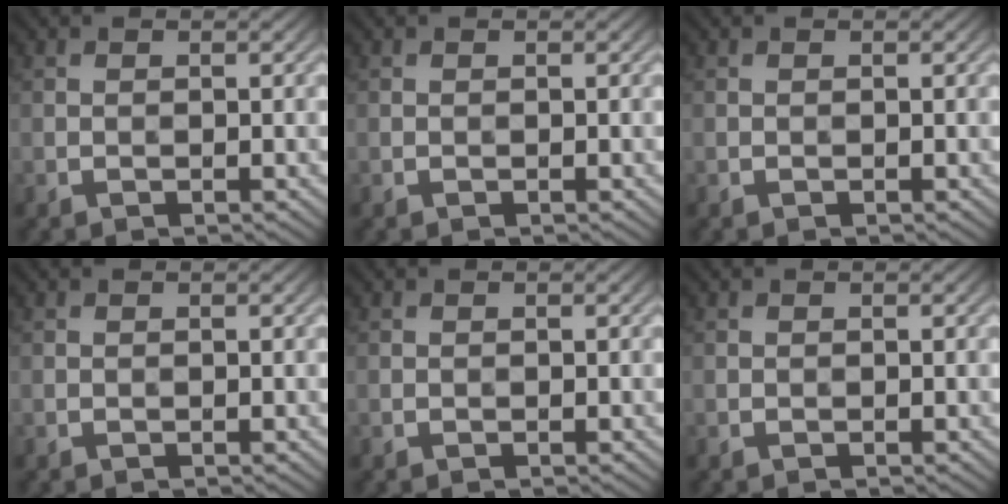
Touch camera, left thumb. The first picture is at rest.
{"total": 0.0}
{"total": 0.0}
{"total": 0.0}
{"total": 0.0}
{"total": 0.0}